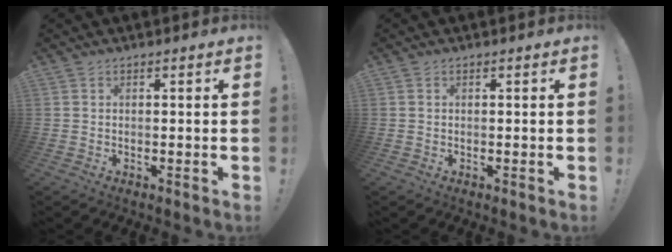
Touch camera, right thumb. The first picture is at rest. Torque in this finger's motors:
{"motor_torque": [0.08, -0.41, -0.06, 0.06, -0.09]}